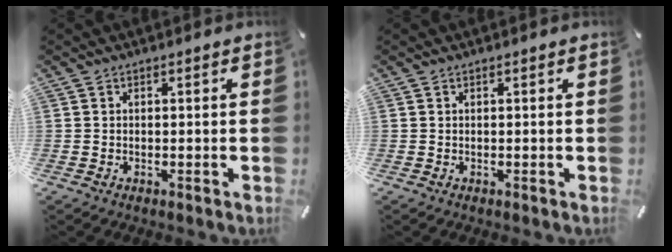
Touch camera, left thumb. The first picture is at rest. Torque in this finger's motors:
{"motor_torque": [-0.08, -0.08, 0.03, -0.03, 0.00]}